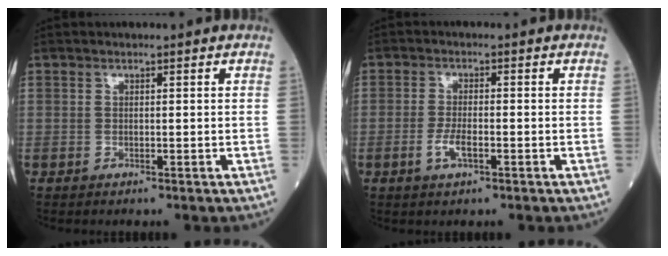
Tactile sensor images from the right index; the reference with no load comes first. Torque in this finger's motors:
{"motor_torque": [0.33, -0.09, 0.23, 0.06]}